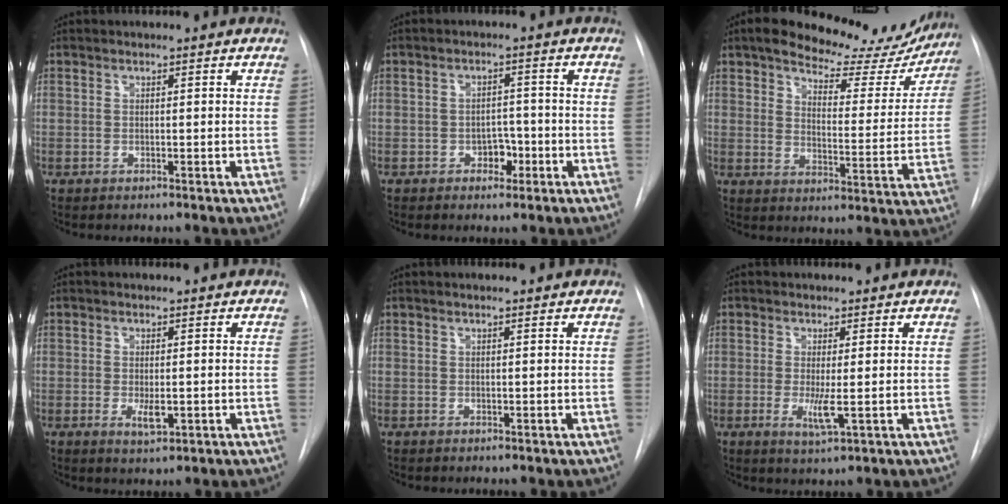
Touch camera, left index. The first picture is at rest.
{"total": 3.1, "force": [-1.4, 2.1, 1.8], "torque": [-0.017, 0.007, -0.018]}
{"total": 18.4, "force": [15.8, 6.2, 6.9], "torque": [-0.085, -0.014, 0.196]}
{"total": 2.6, "force": [-0.5, 1.0, 2.4], "torque": [-0.043, -0.006, -0.003]}
{"total": 0.9, "force": [0.7, 0.2, 0.5], "torque": [-0.011, 0.008, 0.010]}
{"total": 3.3, "force": [-0.3, 0.3, 3.3], "torque": [-0.063, -0.010, -0.001]}